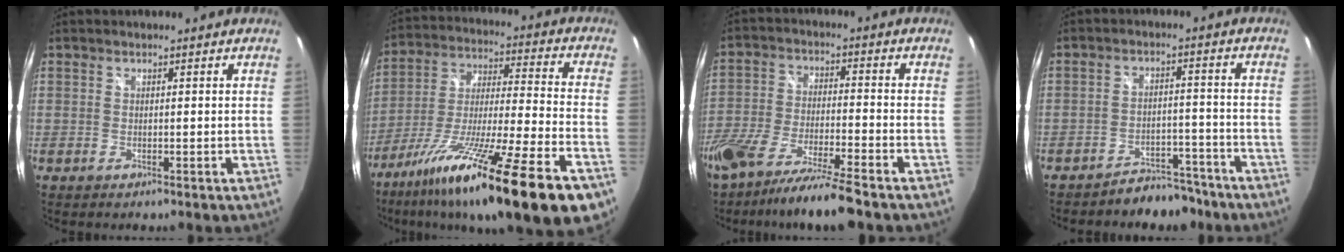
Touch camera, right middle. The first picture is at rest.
{"total": 26.8, "force": [-16.8, 1.2, 20.8], "torque": [-0.341, -0.070, -0.282]}
{"total": 13.3, "force": [-10.5, 0.9, 8.1], "torque": [-0.168, -0.034, -0.190]}
{"total": 7.4, "force": [-6.6, 3.1, 1.2], "torque": [-0.028, 0.020, -0.083]}